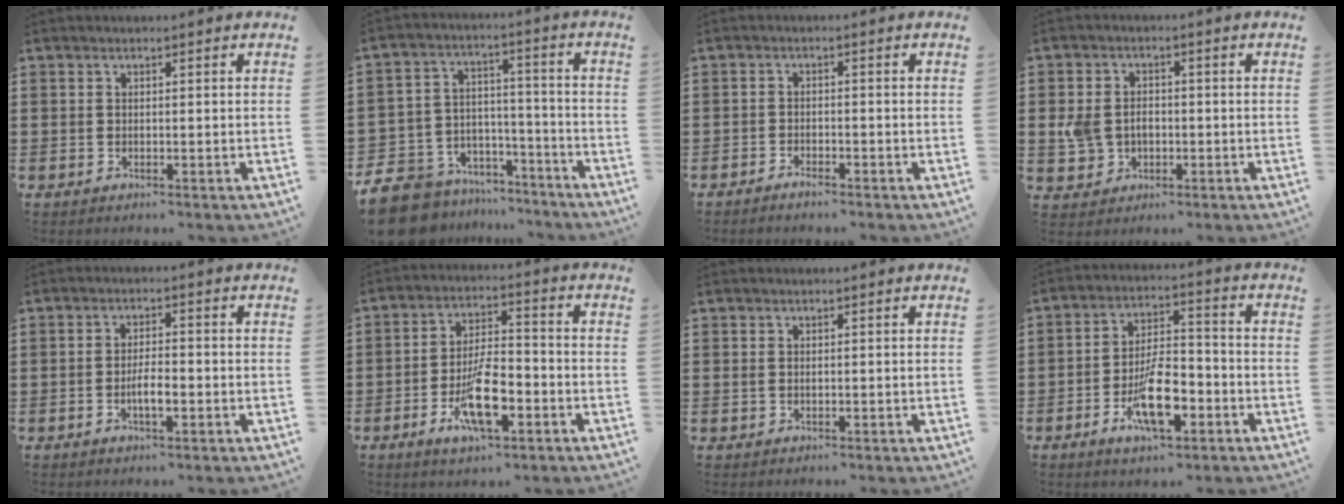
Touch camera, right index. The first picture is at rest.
{"total": 10.0, "force": [-8.9, 4.2, 1.8], "torque": [-0.064, 0.022, -0.175]}
{"total": 1.2, "force": [-1.1, 0.1, 0.2], "torque": [-0.006, 0.000, -0.023]}
{"total": 4.5, "force": [-0.4, 3.8, 2.4], "torque": [-0.068, 0.006, -0.013]}
{"total": 3.7, "force": [-1.3, 1.1, 3.3], "torque": [-0.064, 0.002, -0.025]}
{"total": 10.3, "force": [-4.2, 3.8, 8.6], "torque": [-0.166, 0.003, -0.072]}
{"total": 0.6, "force": [0.1, 0.4, 0.5], "torque": [-0.012, 0.001, 0.001]}
{"total": 10.3, "force": [-4.4, 4.1, 8.3], "torque": [-0.161, 0.004, -0.076]}